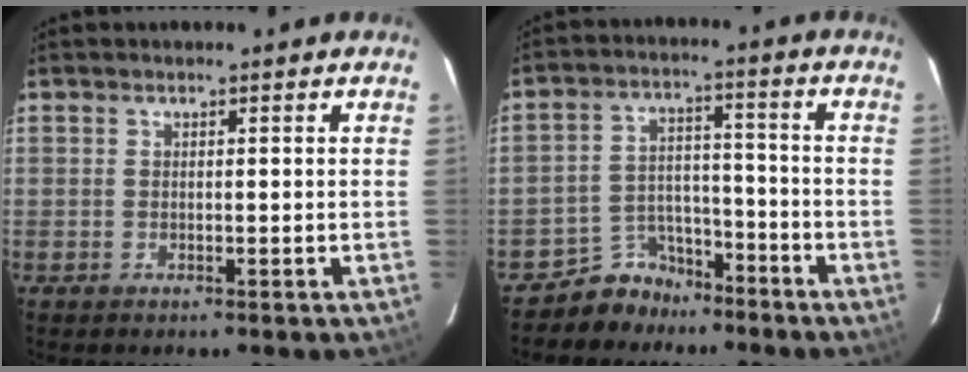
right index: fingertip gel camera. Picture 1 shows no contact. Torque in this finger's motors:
{"motor_torque": [-0.16, -0.07, -0.66, -0.19]}